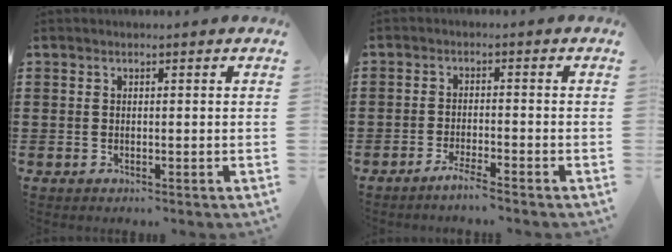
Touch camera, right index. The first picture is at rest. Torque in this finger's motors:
{"motor_torque": [2.14, 0.00, 0.04, 0.04]}